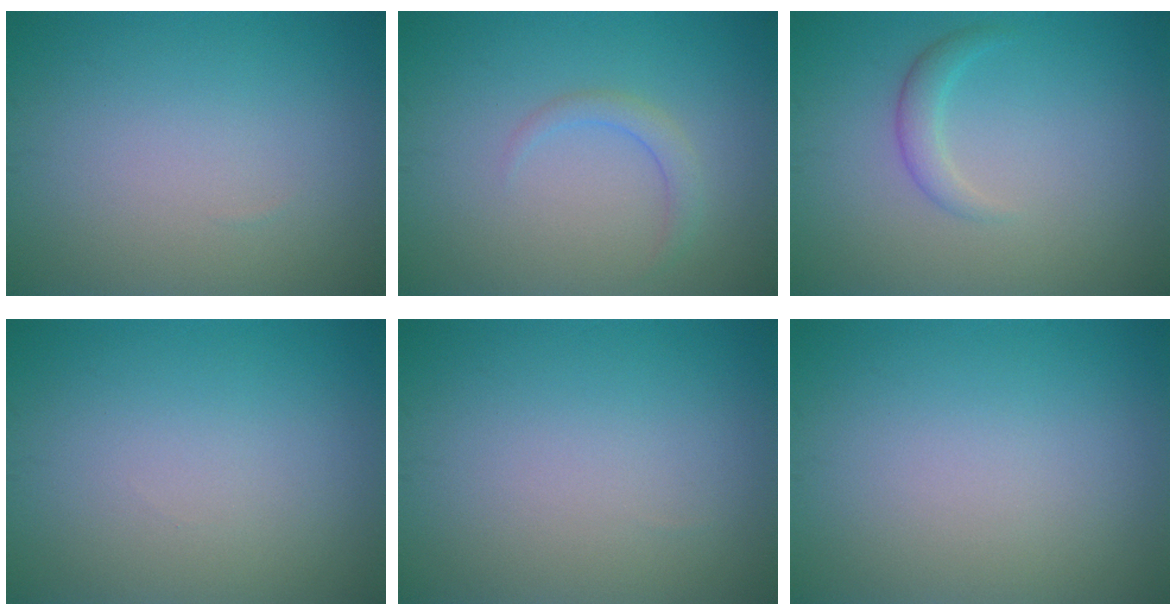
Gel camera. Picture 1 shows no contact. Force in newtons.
{"total": 1.5, "press": 1.5, "slide": 0.1}
{"total": 1.7, "press": 1.7, "slide": 0.1}
{"total": 0.0}
{"total": 0.0}
{"total": 0.0}